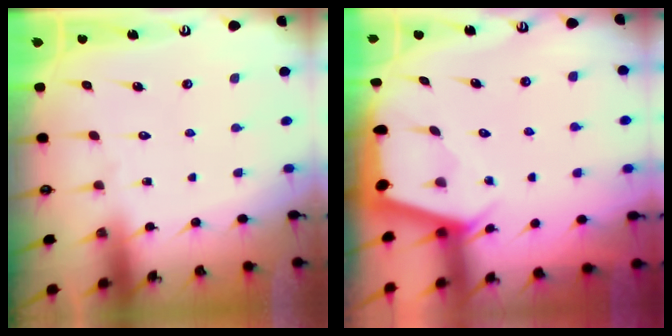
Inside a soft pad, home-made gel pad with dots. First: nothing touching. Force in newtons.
{"total": 2.4, "press": 2.4, "slide": 0.3}